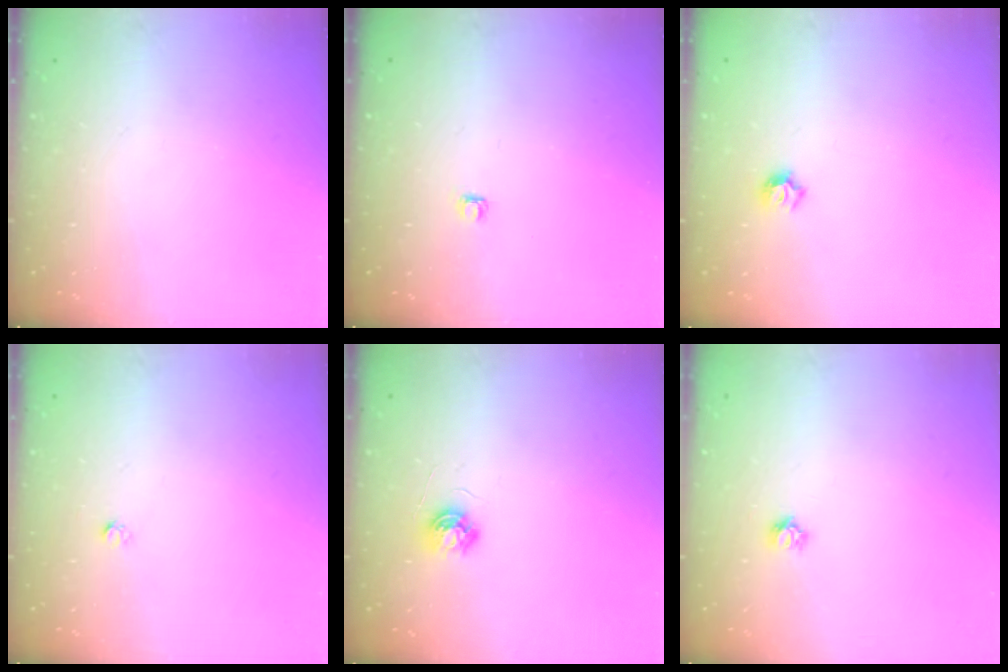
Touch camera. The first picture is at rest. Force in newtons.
{"total": 2.8, "press": 2.8, "slide": 0.4}
{"total": 5.5, "press": 5.4, "slide": 0.7}
{"total": 1.6, "press": 1.5, "slide": 0.1}
{"total": 5.2, "press": 5.2, "slide": 0.5}
{"total": 3.7, "press": 3.7, "slide": 0.2}